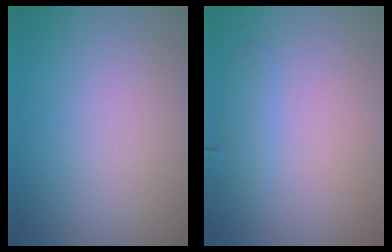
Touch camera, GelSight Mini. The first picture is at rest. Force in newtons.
{"total": 1.3, "press": 1.3, "slide": 0.1}